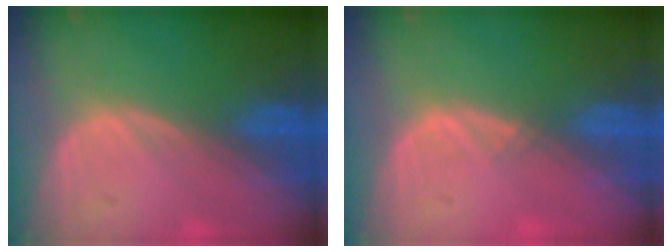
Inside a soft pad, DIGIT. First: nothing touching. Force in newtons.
{"total": 0.7, "press": 0.5, "slide": 0.4}